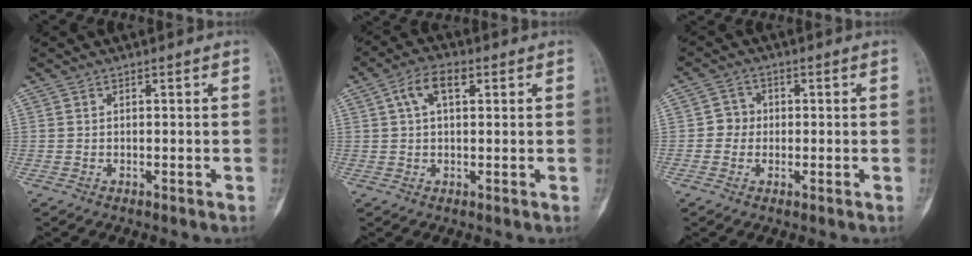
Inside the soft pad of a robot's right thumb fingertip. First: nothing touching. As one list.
[{"total": 5.9, "force": [2.0, 3.0, 4.7], "torque": [-0.086, 0.016, 0.034]}, {"total": 3.2, "force": [-0.2, 3.0, 0.9], "torque": [0.007, 0.010, -0.012]}]